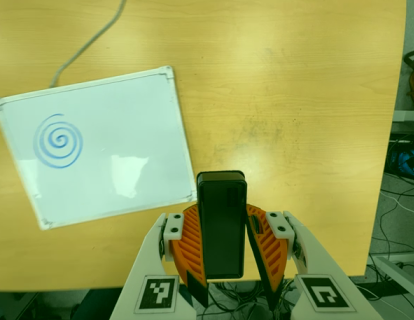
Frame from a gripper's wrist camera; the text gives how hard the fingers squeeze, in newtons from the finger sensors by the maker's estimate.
{"total": 5.6, "left": 5.4, "right": 5.8}